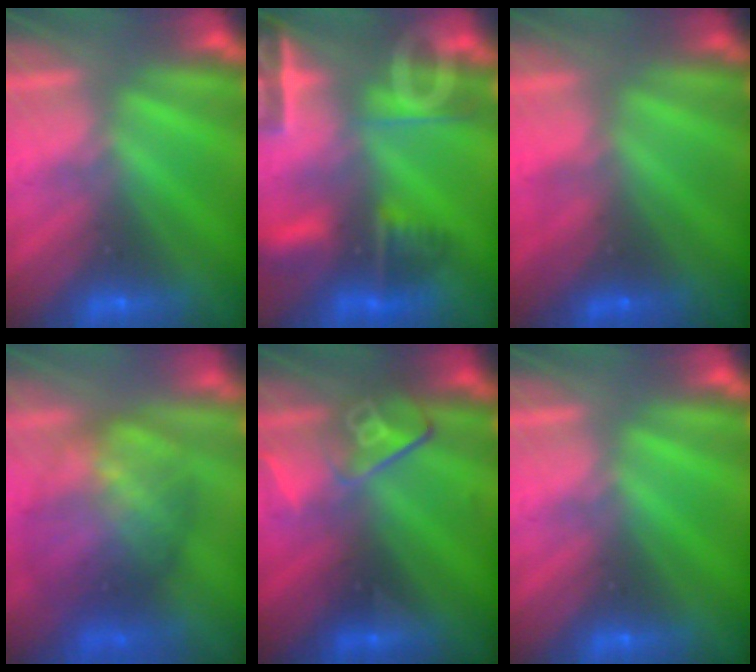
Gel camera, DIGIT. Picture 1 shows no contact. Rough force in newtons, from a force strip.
{"total": 10.8}
{"total": 2.1}
{"total": 8.5}
{"total": 2.8}
{"total": 0.0}